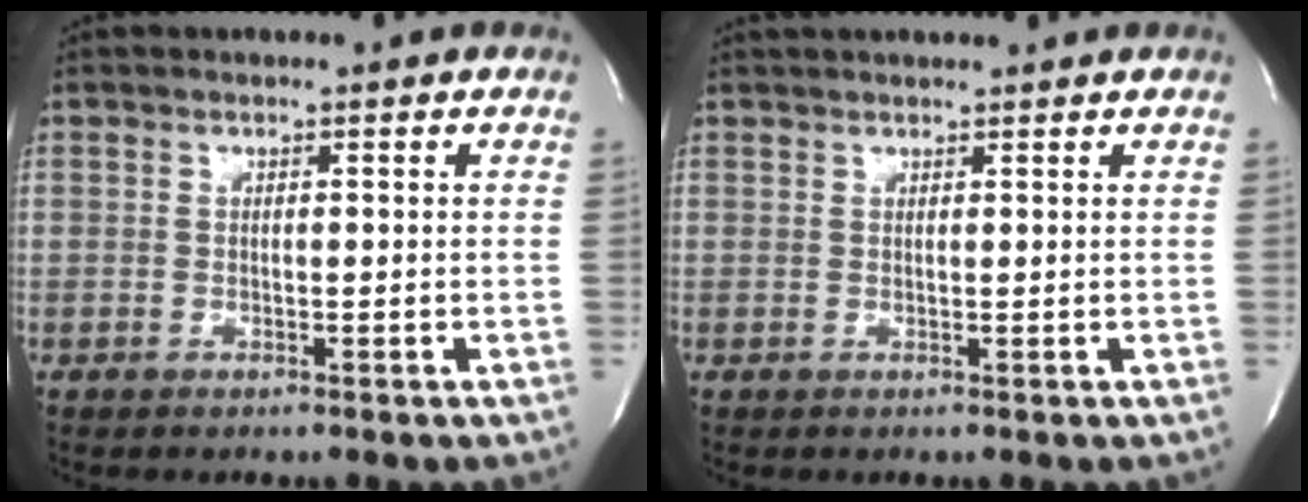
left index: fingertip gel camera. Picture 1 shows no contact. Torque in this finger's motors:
{"motor_torque": [0.02, -0.15, 0.08, 0.09]}